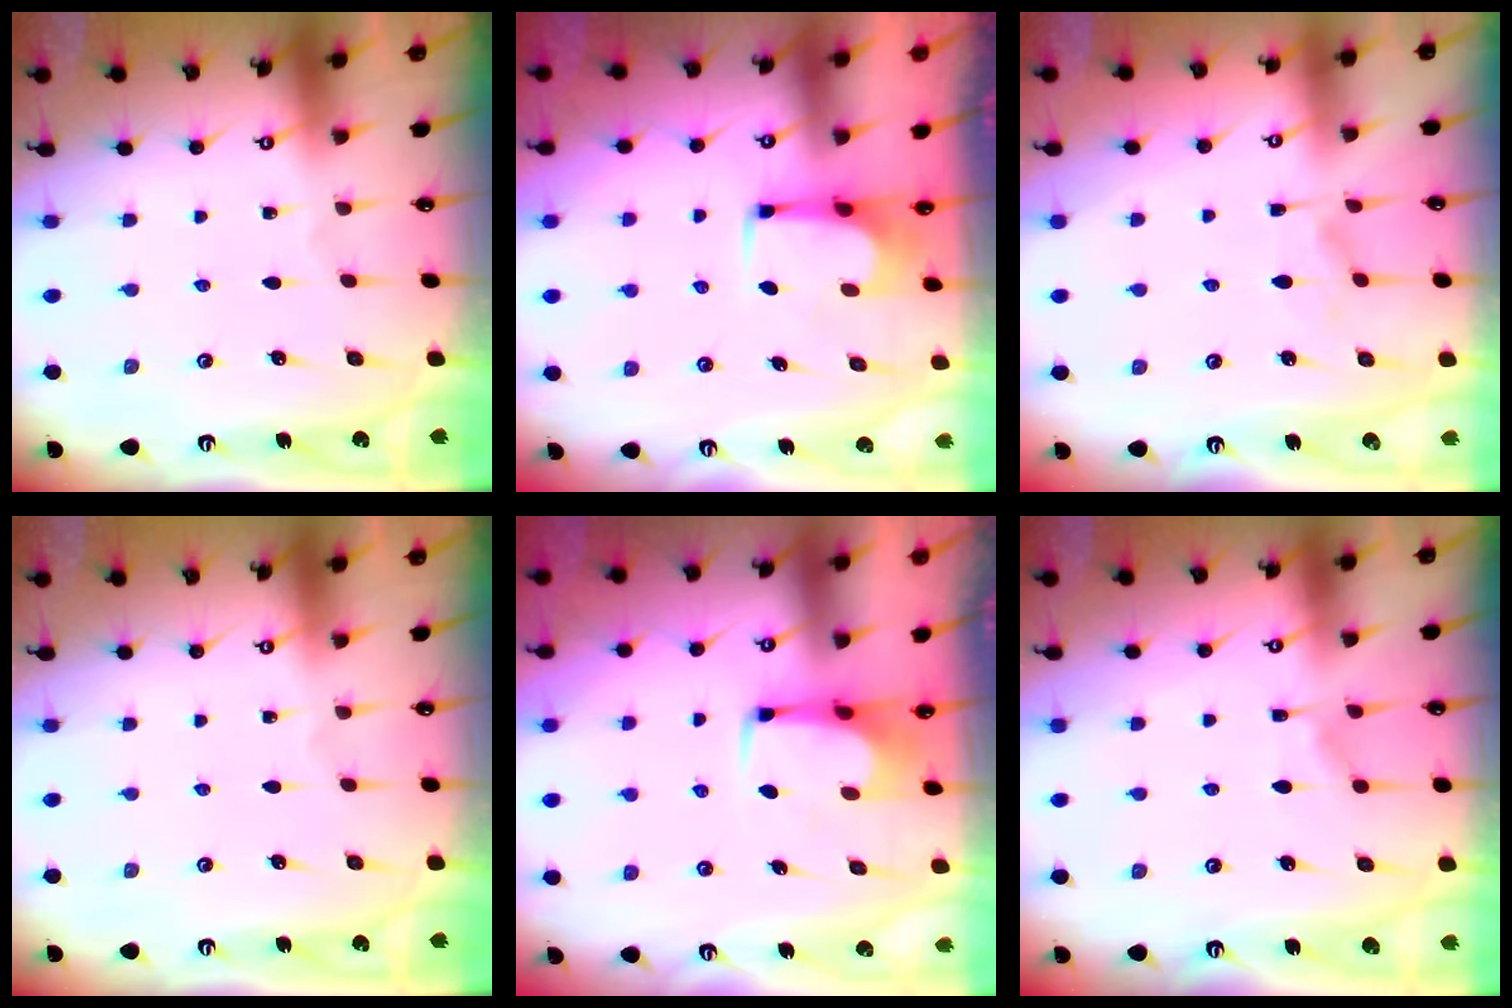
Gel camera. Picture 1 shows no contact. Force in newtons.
{"total": 3.6, "press": 3.6, "slide": 0.2}
{"total": 1.6, "press": 1.3, "slide": 0.9}
{"total": 0.0}
{"total": 0.6, "press": 0.5, "slide": 0.3}
{"total": 7.0, "press": 7.0, "slide": 0.7}